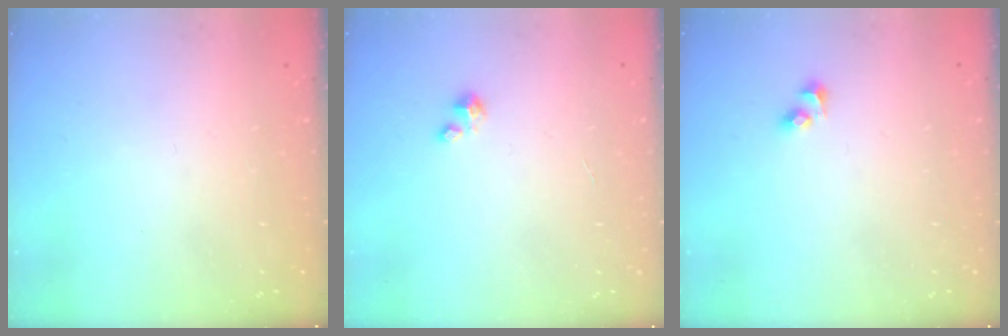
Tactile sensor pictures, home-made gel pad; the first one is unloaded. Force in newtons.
{"total": 0.6, "press": 0.6, "slide": 0.3}
{"total": 2.7, "press": 2.4, "slide": 1.1}